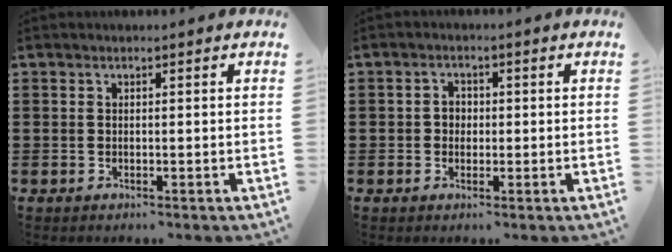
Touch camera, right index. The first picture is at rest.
{"total": 1.9, "force": [-0.2, 1.7, 0.8], "torque": [-0.021, 0.007, -0.007]}